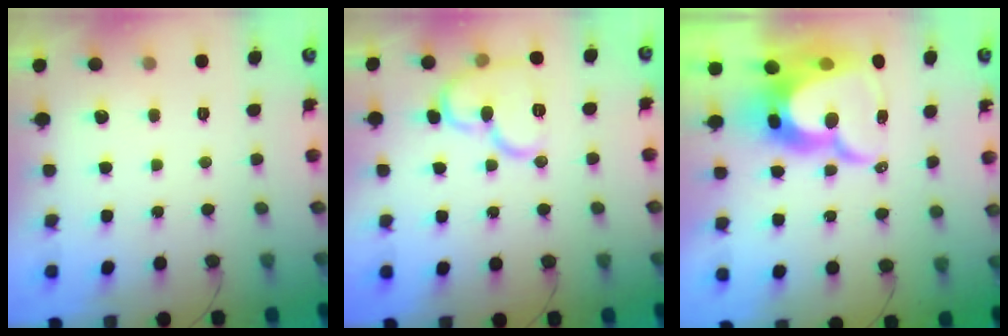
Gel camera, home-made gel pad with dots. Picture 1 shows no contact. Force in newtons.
{"total": 12.8, "press": 12.8, "slide": 0.6}
{"total": 18.6, "press": 18.6, "slide": 1.3}